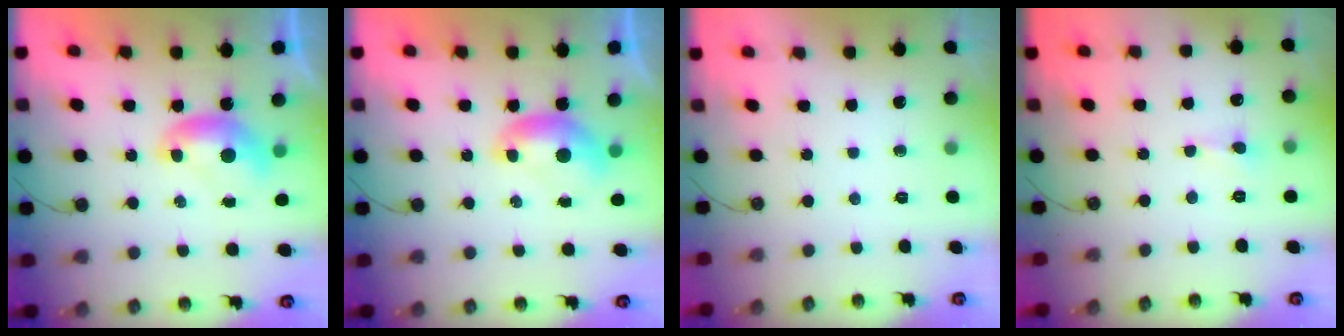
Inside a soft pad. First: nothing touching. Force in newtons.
{"total": 0.0}
{"total": 0.0}
{"total": 1.4, "press": 1.2, "slide": 0.6}